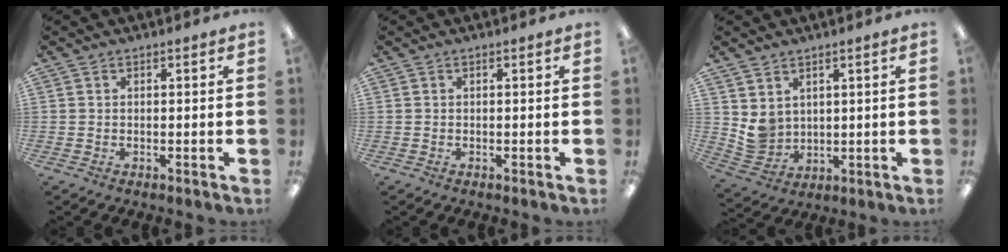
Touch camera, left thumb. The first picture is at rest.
{"total": 0.0}
{"total": 5.4, "force": [3.1, 4.3, 1.1], "torque": [-0.037, -0.017, 0.062]}